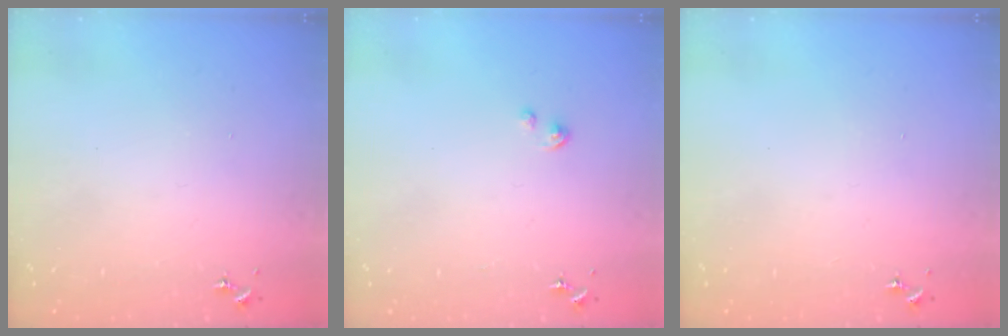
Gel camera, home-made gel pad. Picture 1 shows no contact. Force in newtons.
{"total": 1.1, "press": 1.1, "slide": 0.1}
{"total": 0.0}